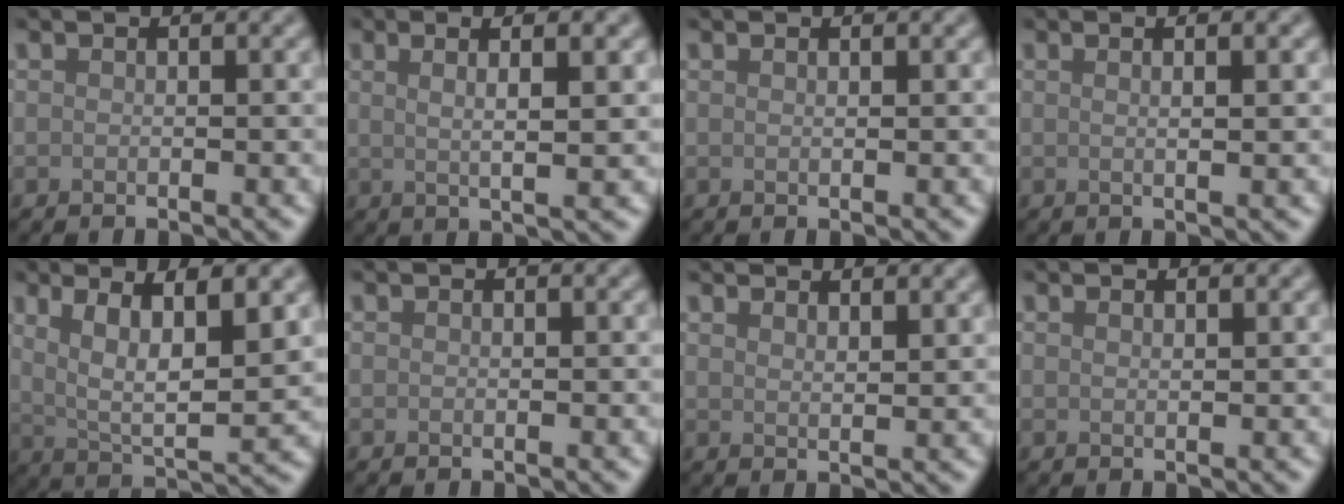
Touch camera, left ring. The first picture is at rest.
{"total": 4.8, "force": [1.7, 1.2, 4.4], "torque": [-0.063, 0.003, 0.012]}
{"total": 0.6, "force": [0.5, 0.2, 0.4], "torque": [-0.004, 0.001, 0.004]}
{"total": 3.3, "force": [1.2, 1.1, 2.8], "torque": [-0.024, 0.005, -0.003]}
{"total": 8.4, "force": [3.0, 2.7, 7.3], "torque": [-0.129, -0.007, 0.057]}
{"total": 0.0}
{"total": 3.5, "force": [3.0, 1.0, 1.5], "torque": [-0.006, 0.007, 0.030]}
{"total": 0.9, "force": [0.7, 0.3, 0.6], "torque": [-0.006, 0.001, 0.005]}